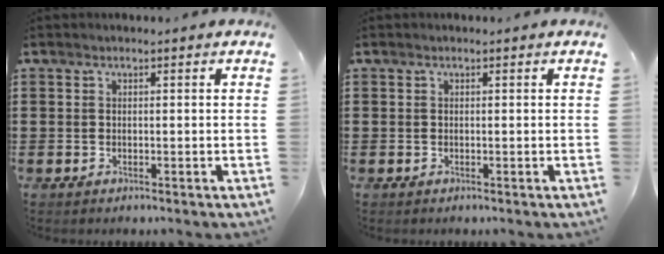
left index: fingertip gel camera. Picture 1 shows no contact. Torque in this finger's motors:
{"motor_torque": [-0.01, 0.01, 0.00, 0.00]}